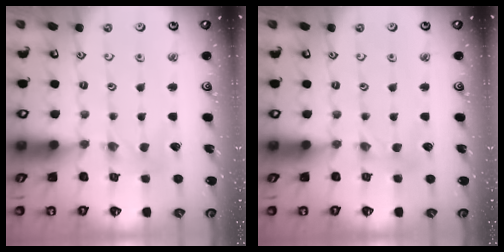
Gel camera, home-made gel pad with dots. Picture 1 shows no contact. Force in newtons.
{"total": 1.6, "press": 1.6, "slide": 0.1}